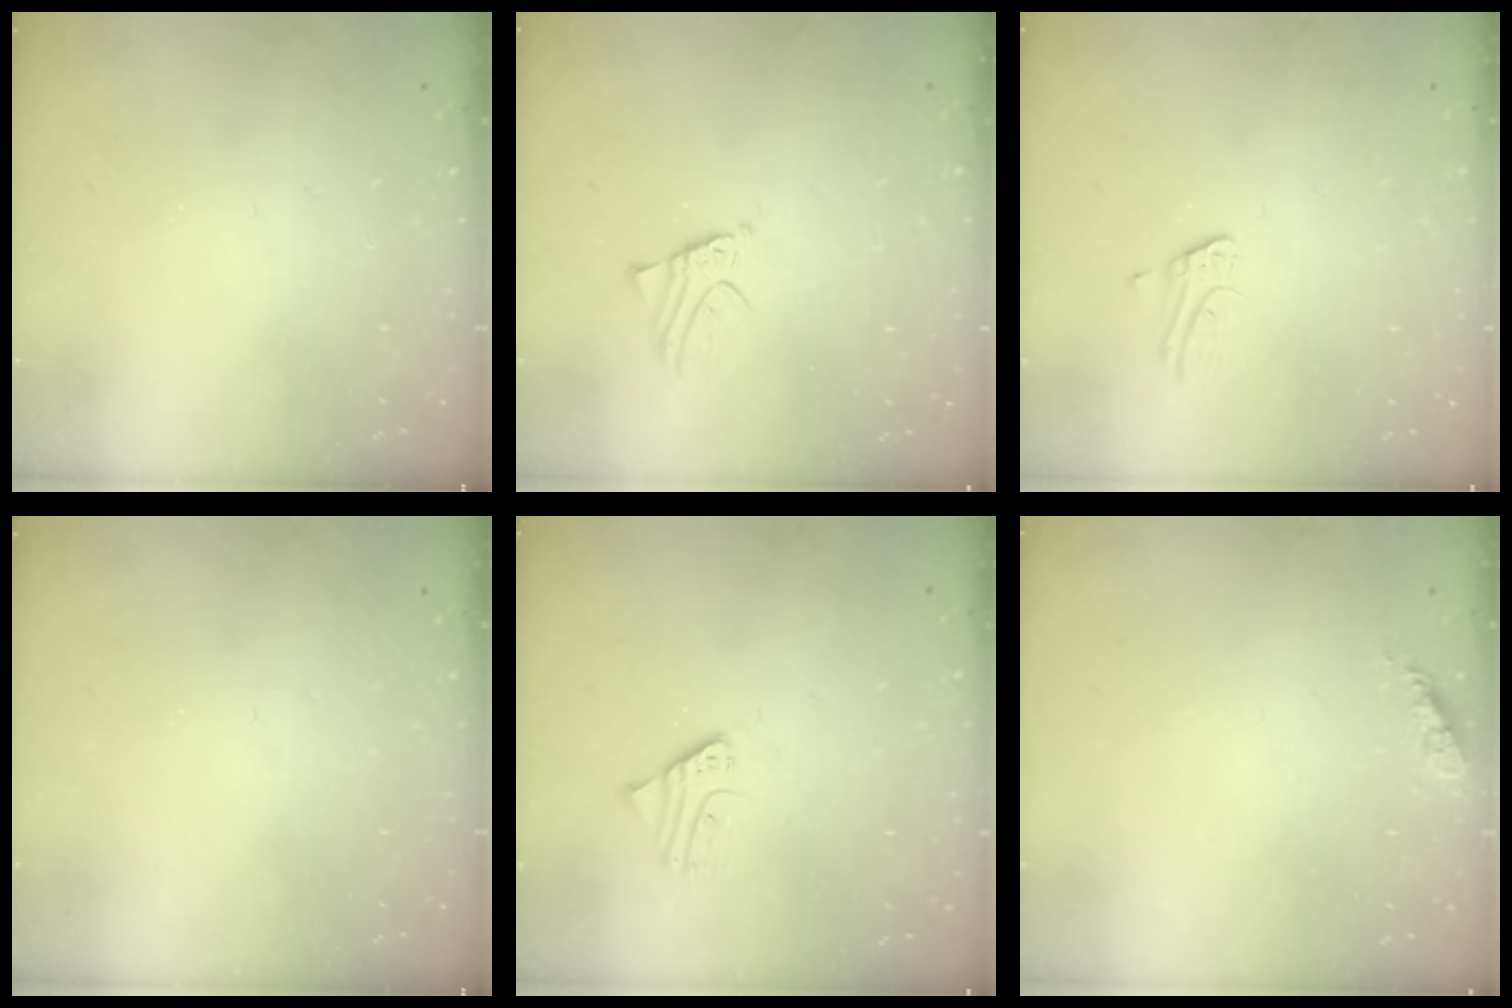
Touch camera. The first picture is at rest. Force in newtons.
{"total": 2.0, "press": 2.0, "slide": 0.2}
{"total": 2.7, "press": 2.7, "slide": 0.2}
{"total": 0.0}
{"total": 2.5, "press": 2.5, "slide": 0.2}
{"total": 6.0, "press": 5.9, "slide": 0.6}